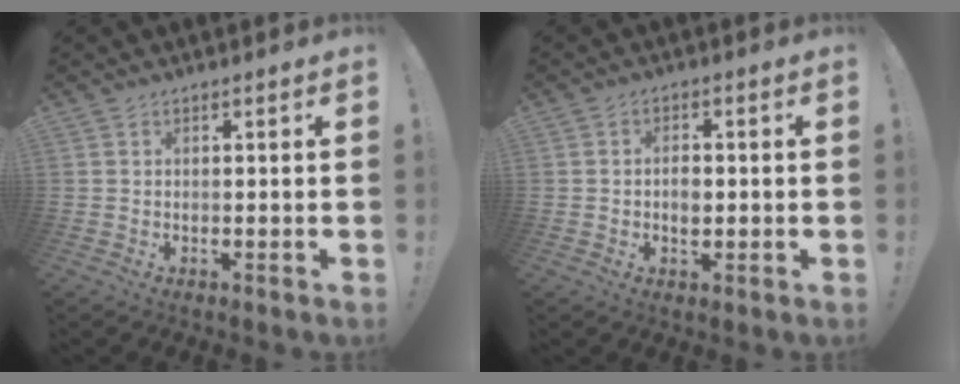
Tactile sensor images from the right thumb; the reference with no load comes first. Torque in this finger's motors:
{"motor_torque": [-0.34, 0.01, 0.02, 0.16, -0.07]}